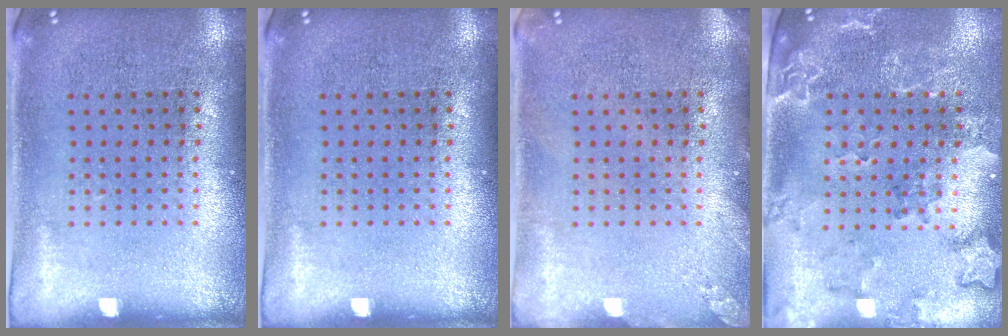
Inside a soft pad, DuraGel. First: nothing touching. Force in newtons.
{"total": 0.0}
{"total": 1.0, "press": 1.0, "slide": 0.1}
{"total": 2.0, "press": 1.9, "slide": 0.7}